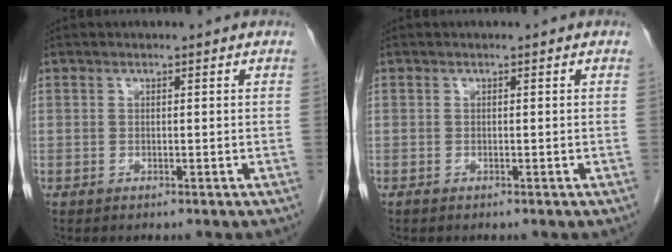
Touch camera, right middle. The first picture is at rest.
{"total": 0.0}